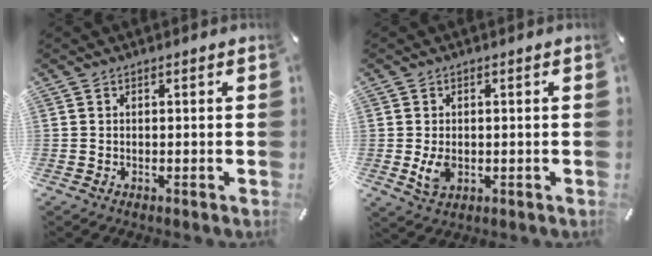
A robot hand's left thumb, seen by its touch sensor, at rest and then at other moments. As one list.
[{"total": 4.7, "force": [-0.6, 3.1, 3.5], "torque": [-0.074, -0.005, -0.012]}]